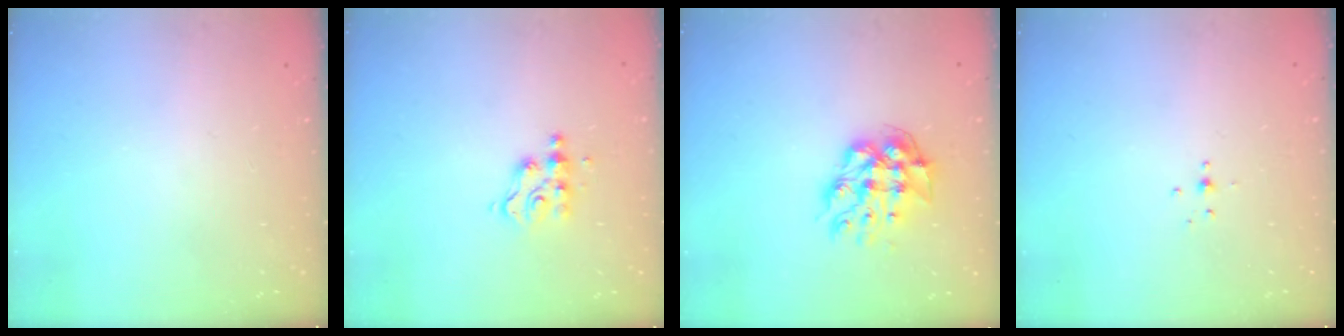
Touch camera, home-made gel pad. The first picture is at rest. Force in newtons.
{"total": 4.8, "press": 4.8, "slide": 0.5}
{"total": 13.5, "press": 13.5, "slide": 1.4}
{"total": 2.1, "press": 1.9, "slide": 0.8}